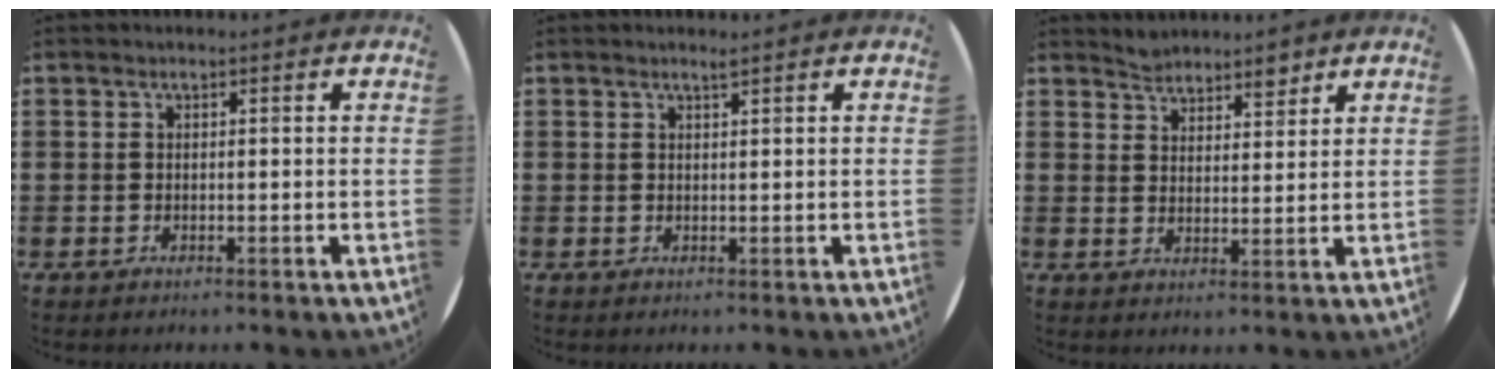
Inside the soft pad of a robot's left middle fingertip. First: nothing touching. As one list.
[{"total": 0.9, "force": [0.8, -0.1, 0.3], "torque": [-0.003, -0.001, 0.015]}, {"total": 3.8, "force": [3.6, 1.2, 0.3], "torque": [-0.005, -0.011, 0.065]}]